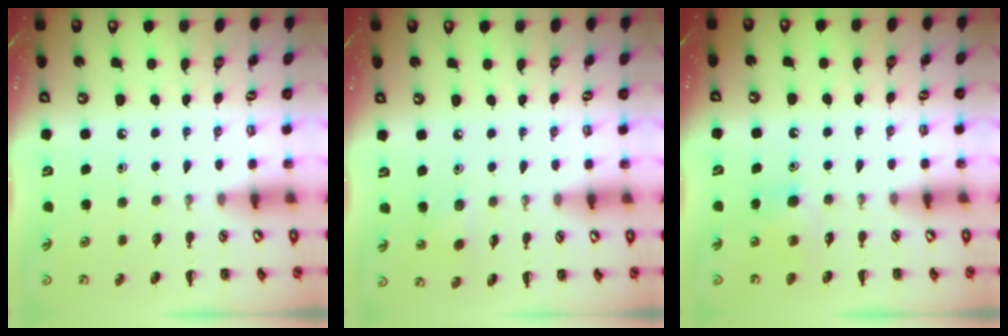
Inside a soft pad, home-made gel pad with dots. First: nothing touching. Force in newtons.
{"total": 3.4, "press": 3.2, "slide": 1.0}
{"total": 5.3, "press": 5.0, "slide": 1.7}